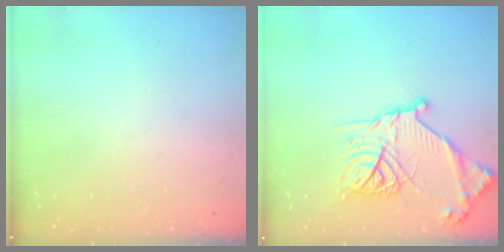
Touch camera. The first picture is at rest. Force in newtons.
{"total": 18.8, "press": 18.7, "slide": 2.0}